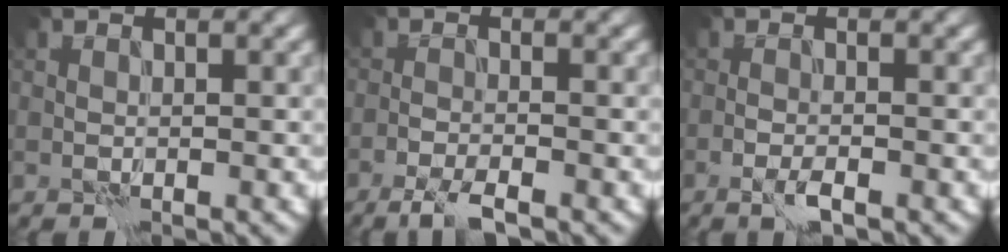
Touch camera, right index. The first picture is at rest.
{"total": 2.8, "force": [-2.1, 0.3, 1.8], "torque": [-0.037, 0.001, -0.044]}
{"total": 1.5, "force": [-0.9, 0.1, 1.2], "torque": [-0.025, 0.003, -0.019]}